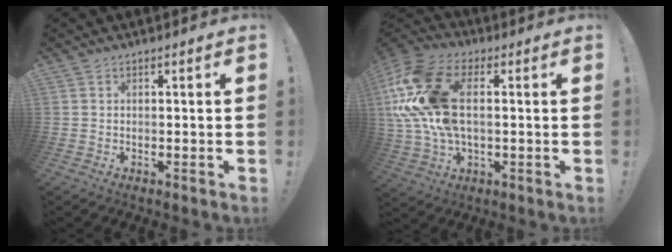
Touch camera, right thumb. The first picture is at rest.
{"total": 20.4, "force": [3.0, 12.4, 16.0], "torque": [-0.312, 0.004, 0.058]}